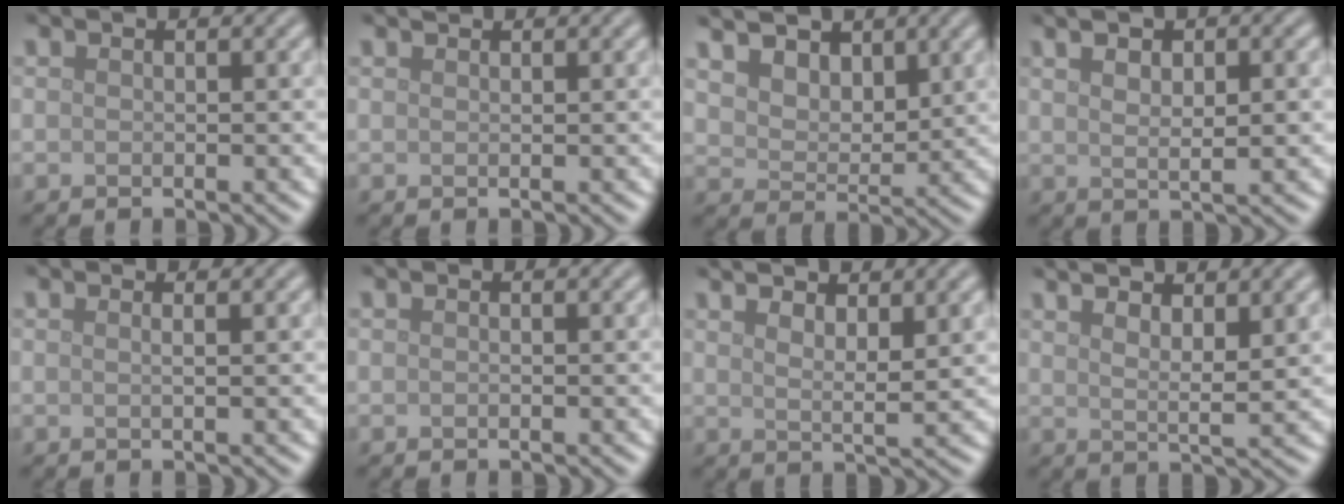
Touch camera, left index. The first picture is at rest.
{"total": 0.5, "force": [0.5, 0.1, 0.1], "torque": [-0.002, 0.000, 0.011]}
{"total": 7.8, "force": [5.2, 4.6, 3.5], "torque": [-0.089, 0.006, 0.082]}
{"total": 5.5, "force": [2.0, 2.1, 4.7], "torque": [-0.051, 0.016, 0.017]}
{"total": 1.3, "force": [0.4, 0.6, 1.1], "torque": [-0.006, -0.001, -0.011]}
{"total": 0.0}
{"total": 3.8, "force": [2.4, 1.0, 2.8], "torque": [-0.040, 0.001, 0.039]}
{"total": 4.4, "force": [2.7, 1.1, 3.2], "torque": [-0.044, 0.002, 0.042]}